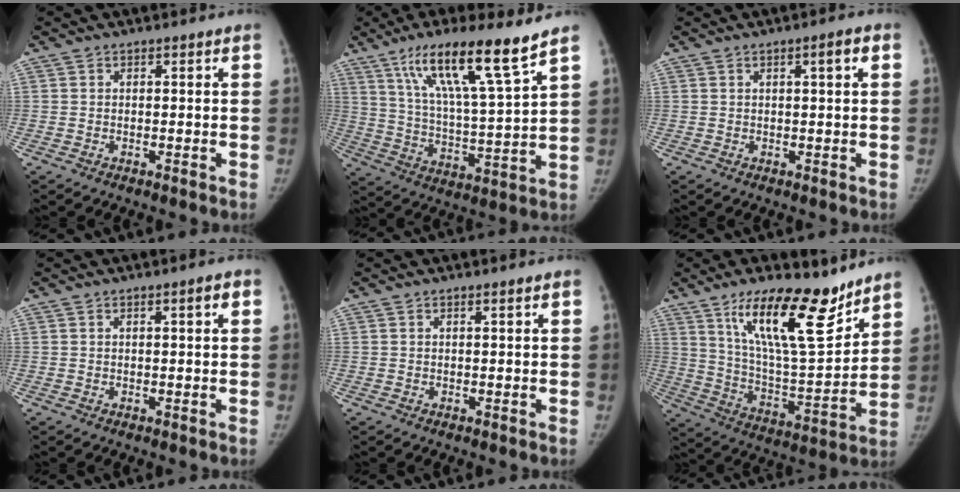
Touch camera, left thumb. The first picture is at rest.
{"total": 17.3, "force": [11.2, 1.4, 13.1], "torque": [-0.217, -0.053, 0.197]}
{"total": 2.6, "force": [0.8, 0.2, 2.4], "torque": [-0.034, 0.002, 0.011]}
{"total": 1.8, "force": [0.6, 0.2, 1.7], "torque": [-0.023, 0.001, 0.009]}
{"total": 0.6, "force": [0.3, -0.1, 0.5], "torque": [-0.011, 0.000, 0.007]}
{"total": 20.1, "force": [13.1, 6.0, 14.0], "torque": [-0.198, -0.081, 0.230]}